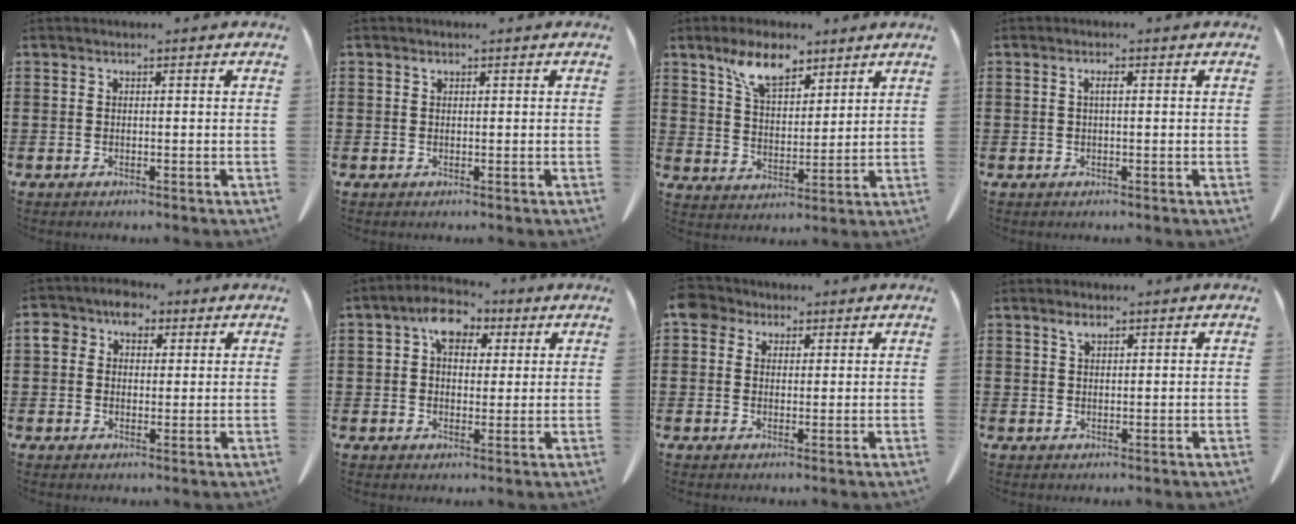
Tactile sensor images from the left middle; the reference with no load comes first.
{"total": 0.6, "force": [0.4, 0.5, 0.2], "torque": [-0.006, 0.001, 0.008]}
{"total": 8.2, "force": [5.9, 3.8, 4.3], "torque": [-0.095, -0.003, 0.108]}
{"total": 1.2, "force": [0.1, 0.3, 1.2], "torque": [-0.024, 0.001, 0.002]}
{"total": 4.8, "force": [2.6, 3.5, 2.1], "torque": [-0.042, 0.009, 0.043]}
{"total": 6.1, "force": [2.8, 4.2, 3.4], "torque": [-0.070, 0.013, 0.047]}
{"total": 3.9, "force": [2.5, 2.7, 1.4], "torque": [-0.034, 0.008, 0.046]}
{"total": 1.8, "force": [1.2, 0.8, 1.0], "torque": [-0.017, -0.002, 0.021]}